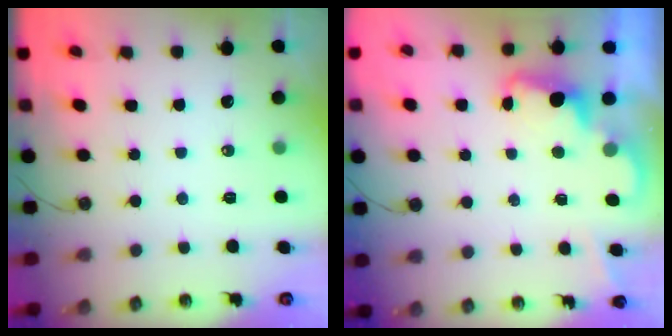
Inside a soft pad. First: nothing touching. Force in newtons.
{"total": 2.3, "press": 2.3, "slide": 0.5}